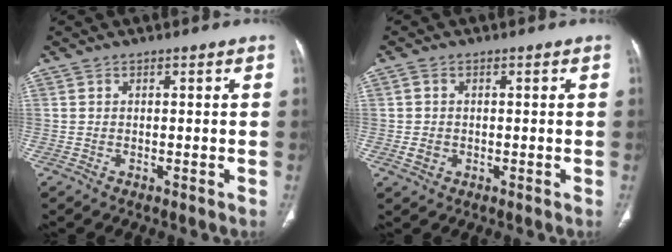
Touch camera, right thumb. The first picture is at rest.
{"total": 2.6, "force": [-0.4, 2.2, 1.3], "torque": [-0.023, 0.003, -0.003]}